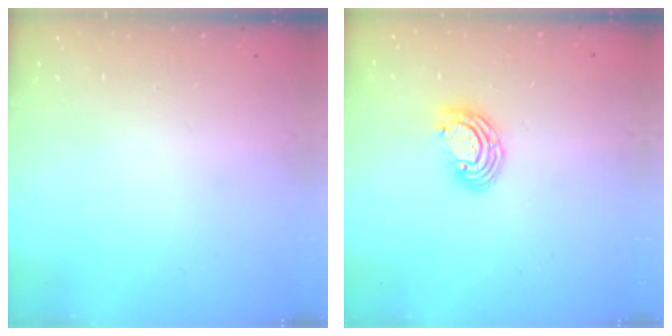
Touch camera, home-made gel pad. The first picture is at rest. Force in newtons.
{"total": 7.5, "press": 7.4, "slide": 1.3}